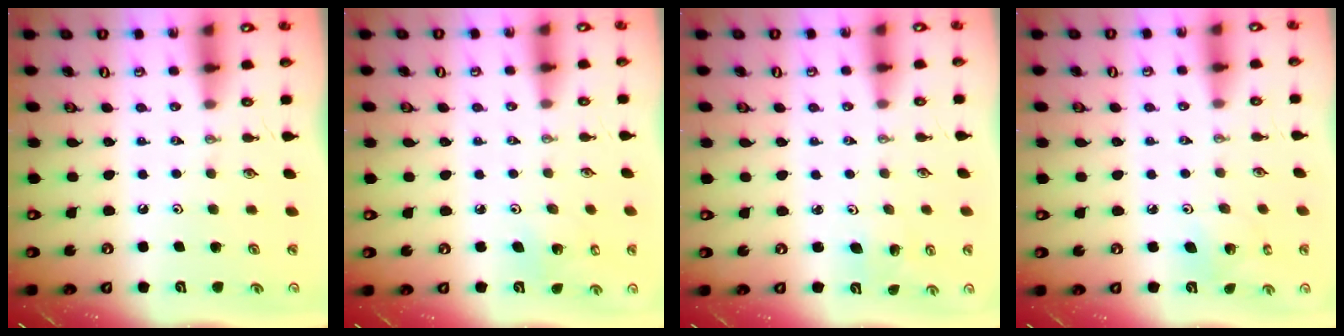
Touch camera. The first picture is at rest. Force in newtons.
{"total": 4.5, "press": 4.5, "slide": 0.4}
{"total": 2.0, "press": 2.0, "slide": 0.1}
{"total": 3.7, "press": 3.7, "slide": 0.2}